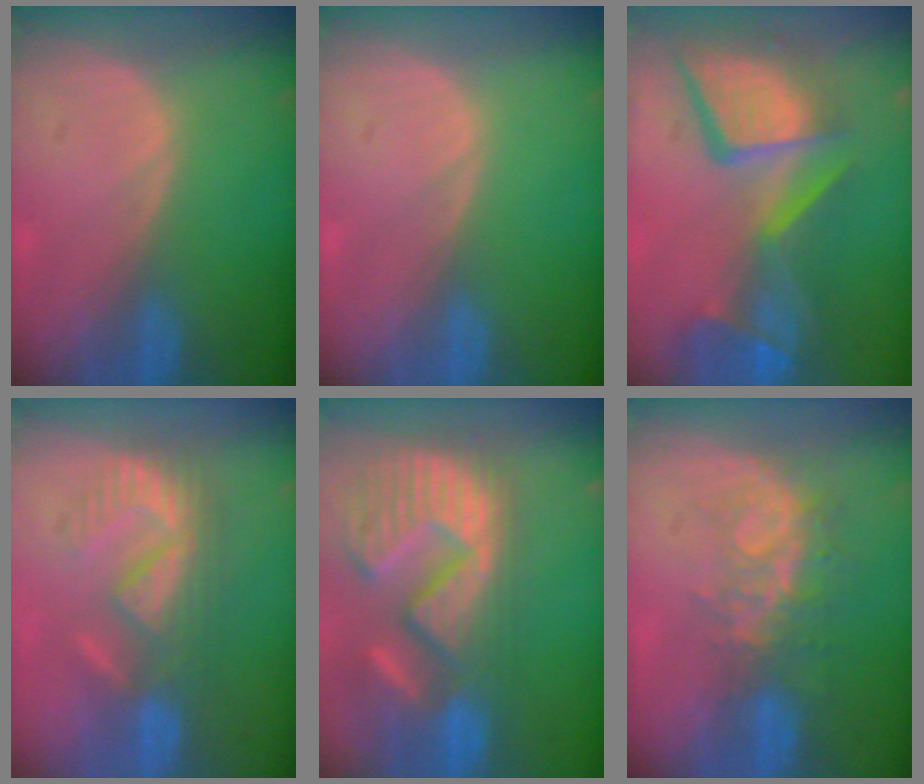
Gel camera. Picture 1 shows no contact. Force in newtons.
{"total": 0.0}
{"total": 13.8, "press": 11.3, "slide": 8.0}
{"total": 8.3, "press": 7.7, "slide": 3.1}
{"total": 15.3, "press": 12.6, "slide": 8.7}
{"total": 8.5, "press": 7.0, "slide": 4.8}